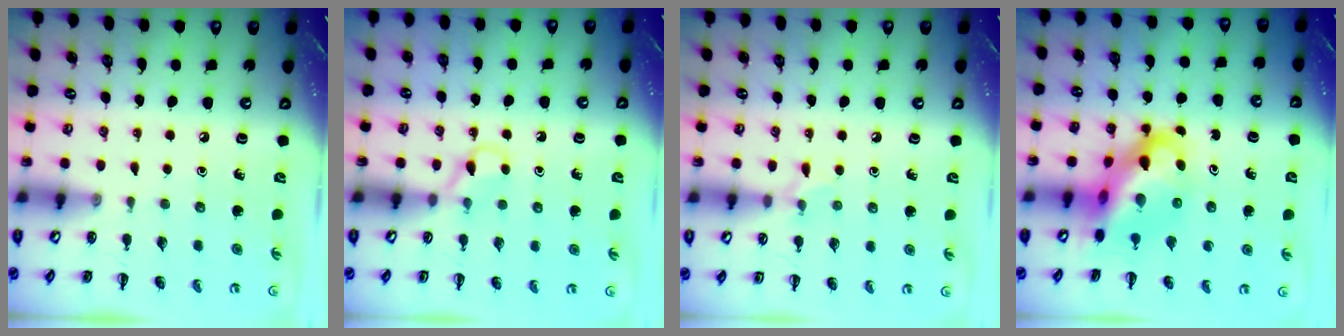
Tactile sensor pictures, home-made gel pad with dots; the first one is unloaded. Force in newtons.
{"total": 4.0, "press": 3.8, "slide": 1.3}
{"total": 5.8, "press": 5.5, "slide": 2.0}
{"total": 10.1, "press": 9.8, "slide": 2.5}